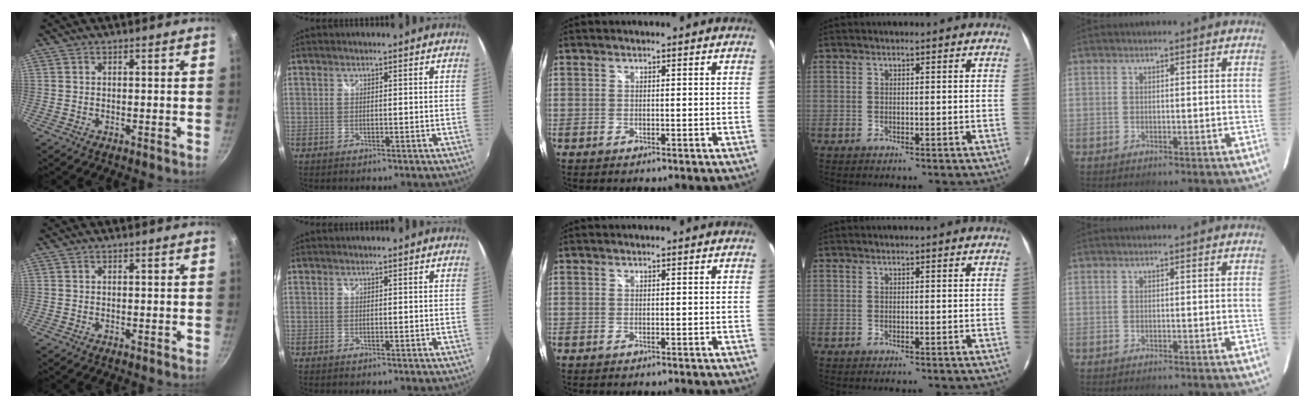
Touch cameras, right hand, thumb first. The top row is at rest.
{}